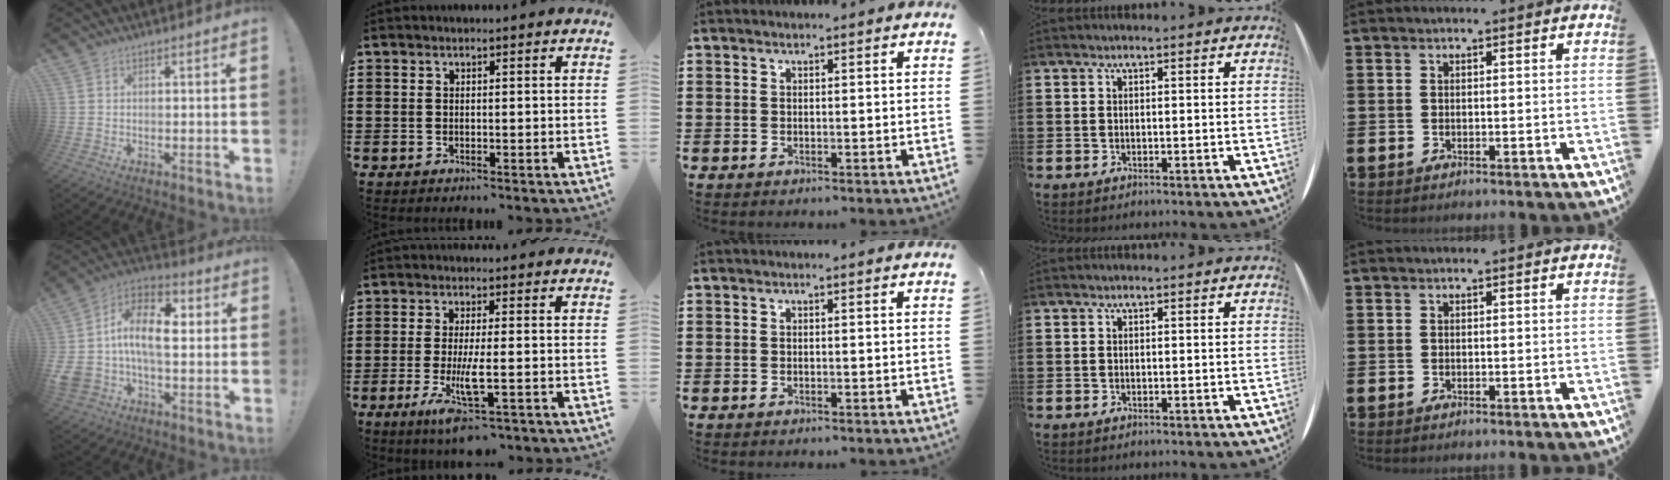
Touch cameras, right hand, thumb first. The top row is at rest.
{"thumb": {"total": 16.3, "force": [0.5, 10.3, 12.7], "torque": [-0.235, 0.015, 0.011]}, "index": {"total": 6.3, "force": [-2.6, 1.1, 5.6], "torque": [-0.128, -0.021, -0.051]}}